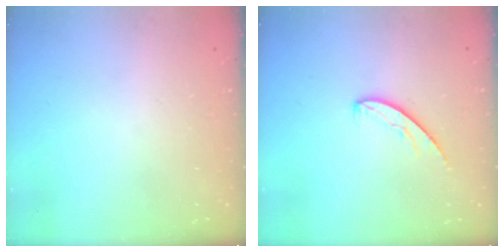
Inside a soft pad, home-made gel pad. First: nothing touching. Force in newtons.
{"total": 6.0, "press": 6.0, "slide": 0.4}